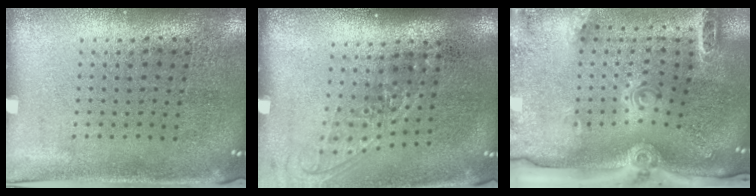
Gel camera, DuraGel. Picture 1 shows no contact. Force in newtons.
{"total": 1.3, "press": 1.0, "slide": 0.8}
{"total": 2.9, "press": 2.0, "slide": 2.1}